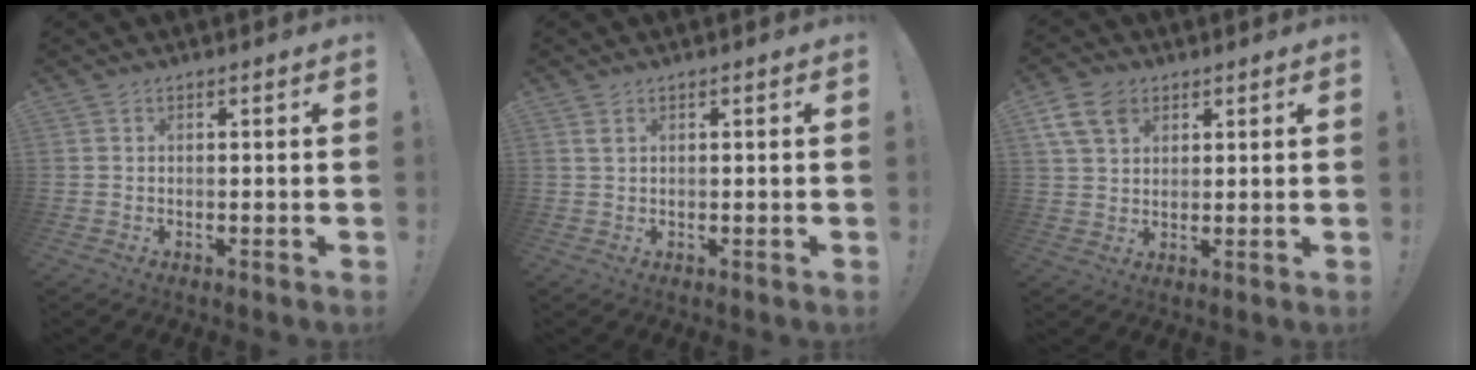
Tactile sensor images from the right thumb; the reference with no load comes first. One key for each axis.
{"total": 1.2, "fx": 0.7, "fy": 0.5, "fz": 0.9, "tx": -0.014, "ty": -0.001, "tz": 0.010}
{"total": 9.1, "fx": 4.5, "fy": 6.3, "fz": 4.8, "tx": -0.091, "ty": -0.011, "tz": 0.089}